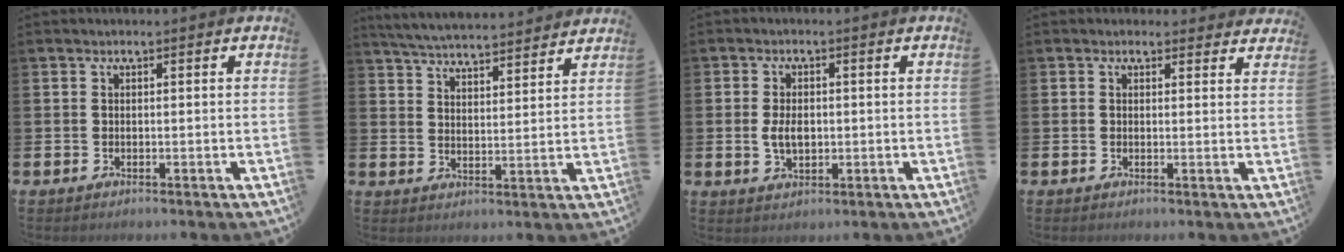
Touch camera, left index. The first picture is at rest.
{"total": 5.5, "force": [5.5, 0.2, 0.6], "torque": [-0.033, -0.038, 0.096]}
{"total": 3.5, "force": [0.0, 2.2, 2.8], "torque": [-0.042, 0.003, -0.004]}
{"total": 1.5, "force": [1.3, 0.6, 0.0], "torque": [0.010, -0.001, 0.022]}